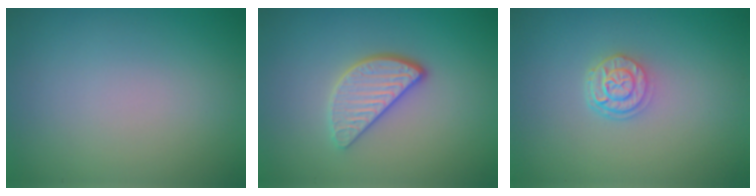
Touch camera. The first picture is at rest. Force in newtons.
{"total": 3.5, "press": 2.9, "slide": 2.0}
{"total": 2.6, "press": 2.1, "slide": 1.5}